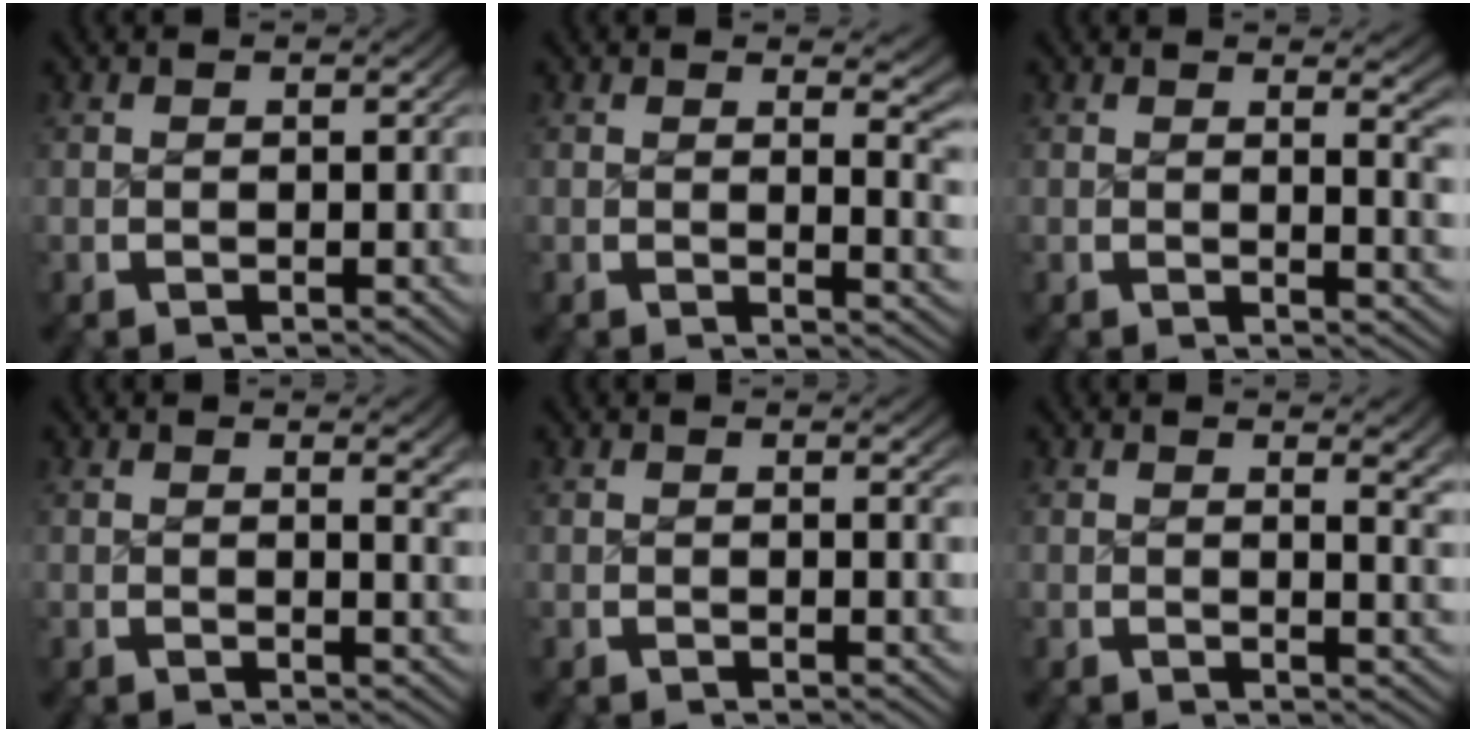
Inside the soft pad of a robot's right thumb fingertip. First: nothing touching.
{"total": 3.1, "force": [1.5, 1.0, 2.5], "torque": [-0.015, -0.008, 0.019]}
{"total": 2.7, "force": [1.2, 0.6, 2.4], "torque": [-0.021, -0.007, 0.016]}
{"total": 1.8, "force": [0.9, 0.2, 1.6], "torque": [-0.017, -0.006, 0.013]}
{"total": 0.9, "force": [0.5, 0.0, 0.7], "torque": [-0.009, -0.002, 0.007]}
{"total": 2.3, "force": [1.1, 0.5, 2.0], "torque": [-0.018, -0.008, 0.016]}